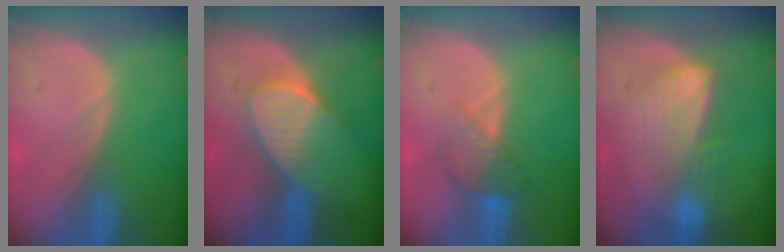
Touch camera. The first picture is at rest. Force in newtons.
{"total": 7.2, "press": 7.0, "slide": 1.7}
{"total": 4.5, "press": 3.8, "slide": 2.3}
{"total": 6.5, "press": 6.5, "slide": 1.0}